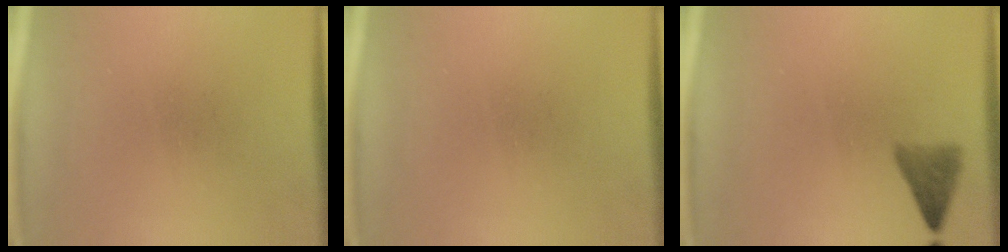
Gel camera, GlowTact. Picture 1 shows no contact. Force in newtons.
{"total": 0.0}
{"total": 2.8}